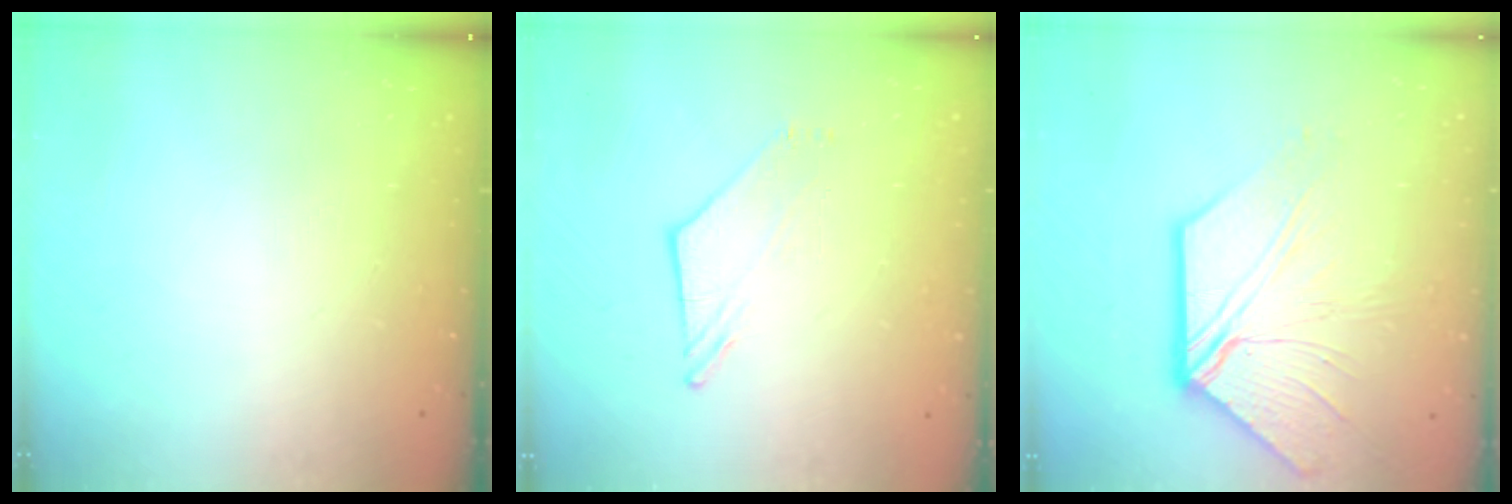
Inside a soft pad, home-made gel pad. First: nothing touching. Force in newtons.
{"total": 3.7, "press": 3.7, "slide": 0.5}
{"total": 12.5, "press": 12.5, "slide": 1.1}